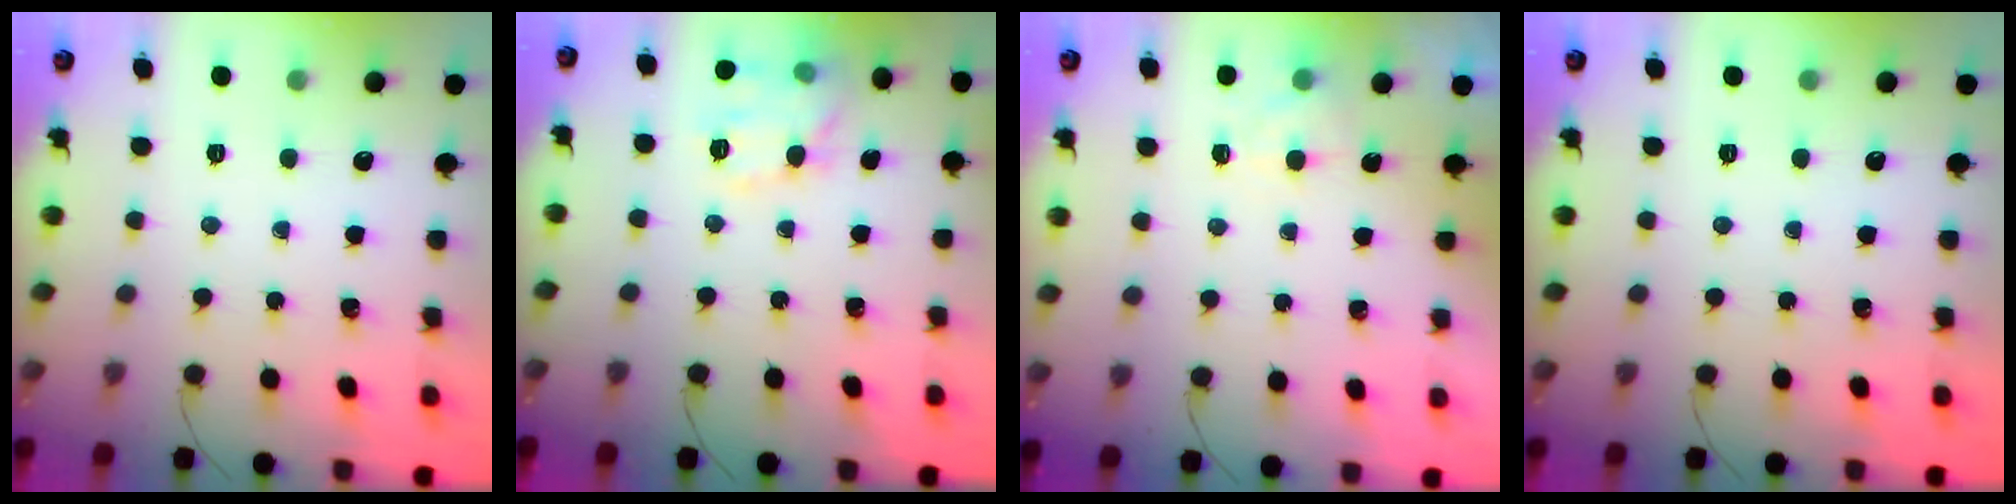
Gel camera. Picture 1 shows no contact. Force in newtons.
{"total": 10.2, "press": 10.2, "slide": 0.1}
{"total": 2.9, "press": 2.5, "slide": 1.5}
{"total": 0.0}